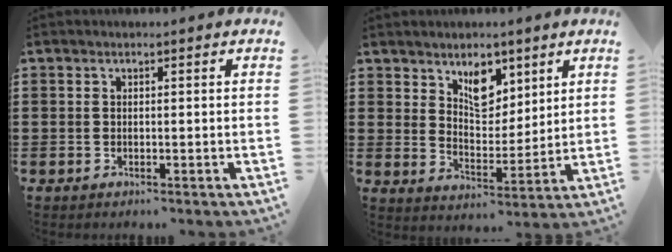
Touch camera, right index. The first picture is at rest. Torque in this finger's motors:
{"motor_torque": [0.33, 0.37, 0.22, 0.03]}